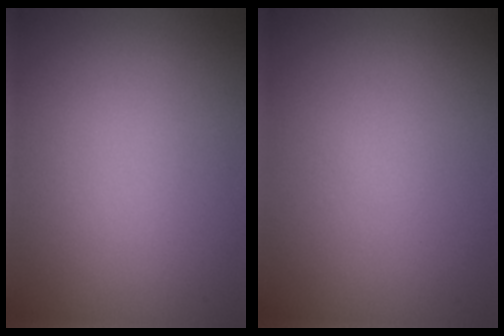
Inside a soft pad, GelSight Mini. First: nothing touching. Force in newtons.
{"total": 0.0}